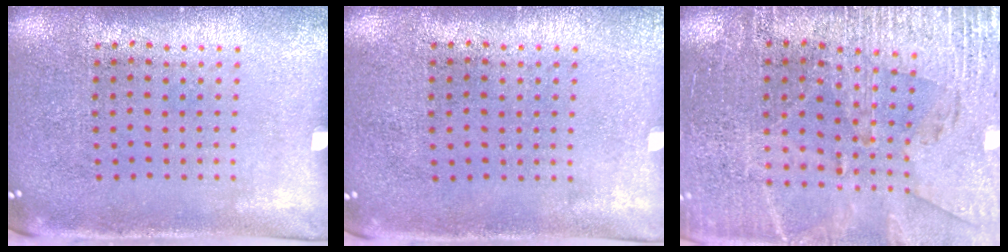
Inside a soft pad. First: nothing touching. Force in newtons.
{"total": 0.0}
{"total": 3.0, "press": 2.9, "slide": 0.6}